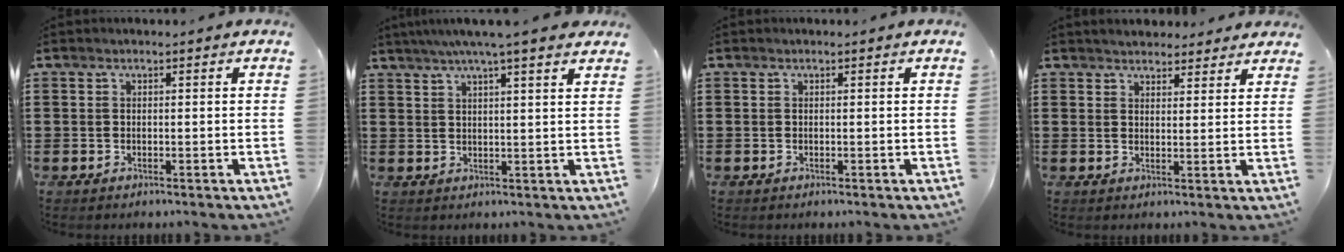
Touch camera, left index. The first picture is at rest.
{"total": 5.1, "force": [3.9, -0.3, 3.2], "torque": [-0.071, -0.006, 0.069]}
{"total": 0.0}
{"total": 2.6, "force": [2.6, 0.5, 0.0], "torque": [-0.007, -0.005, 0.049]}